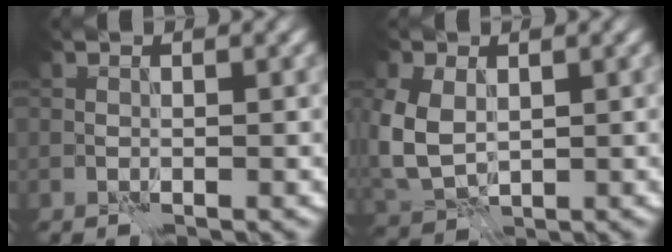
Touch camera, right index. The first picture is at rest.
{"total": 5.5, "force": [0.9, 4.0, 3.7], "torque": [-0.109, -0.006, 0.023]}